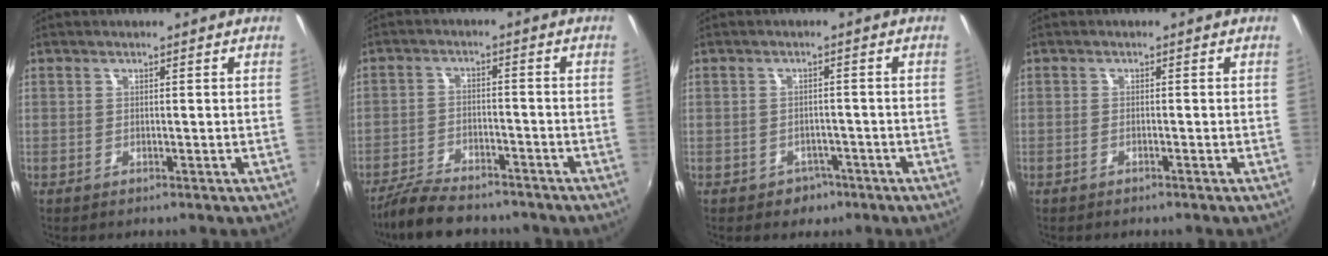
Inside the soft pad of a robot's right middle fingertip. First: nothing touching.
{"total": 10.6, "force": [-9.0, 3.3, 4.7], "torque": [-0.113, -0.019, -0.149]}
{"total": 3.7, "force": [-2.2, 2.9, 0.8], "torque": [-0.024, 0.001, -0.026]}
{"total": 0.8, "force": [-0.7, 0.0, 0.4], "torque": [-0.009, 0.000, -0.016]}